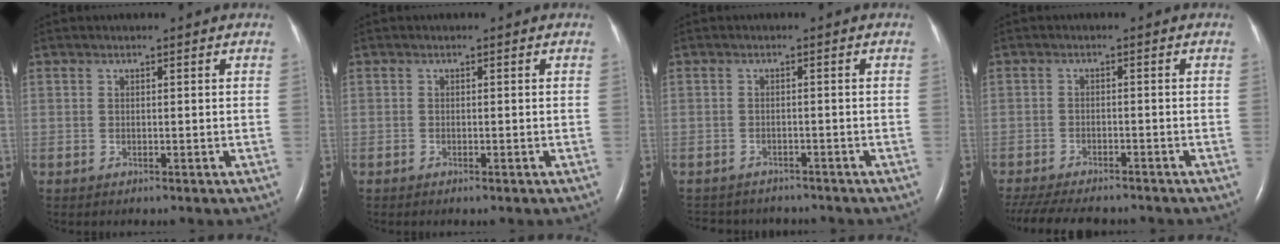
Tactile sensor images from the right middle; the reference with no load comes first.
{"total": 0.5, "force": [-0.4, 0.1, 0.3], "torque": [-0.009, -0.001, -0.005]}
{"total": 8.3, "force": [-7.6, 3.0, 1.6], "torque": [-0.034, 0.000, -0.095]}
{"total": 13.5, "force": [-11.6, 3.7, 5.8], "torque": [-0.130, -0.018, -0.163]}